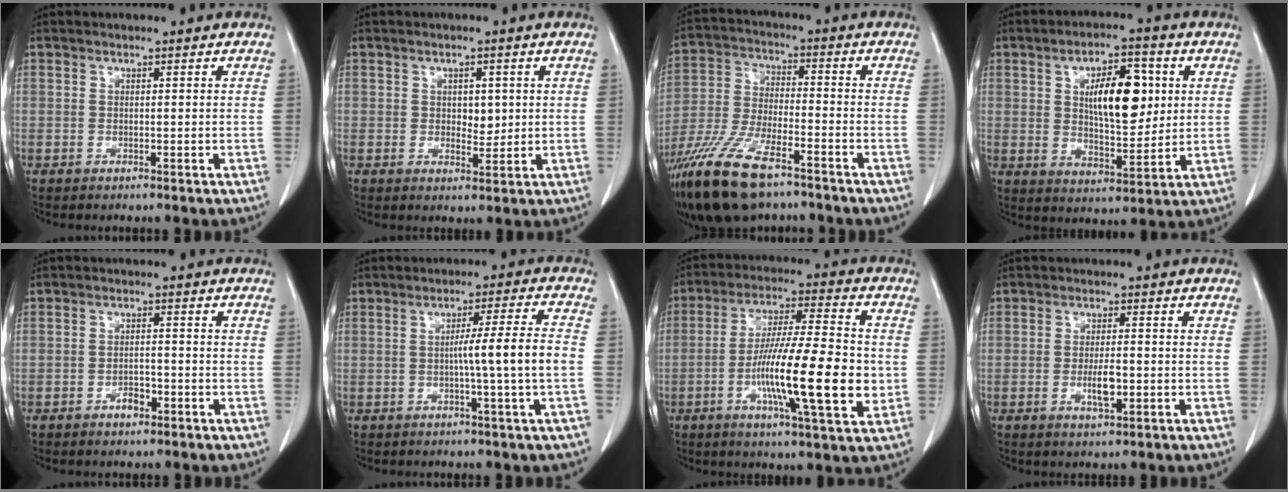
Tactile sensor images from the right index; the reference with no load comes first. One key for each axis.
{"total": 3.2, "fx": 0.5, "fy": 2.0, "fz": 2.5, "tx": -0.031, "ty": -0.004, "tz": 0.012}
{"total": 15.5, "fx": -10.6, "fy": 4.4, "fz": 10.4, "tx": -0.228, "ty": -0.029, "tz": -0.198}
{"total": 11.9, "fx": 2.8, "fy": 4.7, "fz": 10.5, "tx": -0.170, "ty": 0.009, "tz": 0.049}
{"total": 2.6, "fx": -1.5, "fy": 1.2, "fz": 1.7, "tx": -0.026, "ty": 0.006, "tz": -0.020}
{"total": 7.4, "fx": -1.1, "fy": -1.6, "fz": 7.1, "tx": -0.110, "ty": 0.004, "tz": -0.016}
{"total": 16.8, "fx": -3.2, "fy": 1.8, "fz": 16.5, "tx": -0.285, "ty": -0.007, "tz": -0.054}
{"total": 3.9, "fx": -1.0, "fy": 1.1, "fz": 3.7, "tx": -0.070, "ty": -0.001, "tz": -0.011}